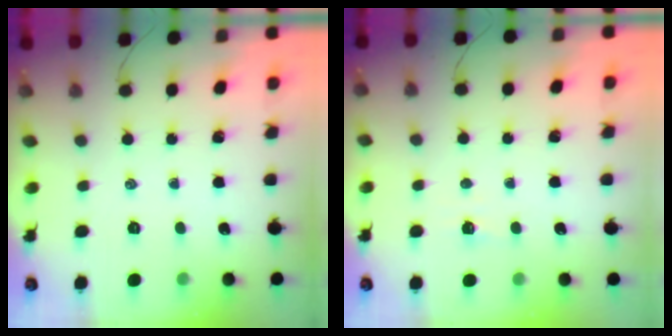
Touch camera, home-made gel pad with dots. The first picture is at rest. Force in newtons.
{"total": 1.2, "press": 1.1, "slide": 0.5}